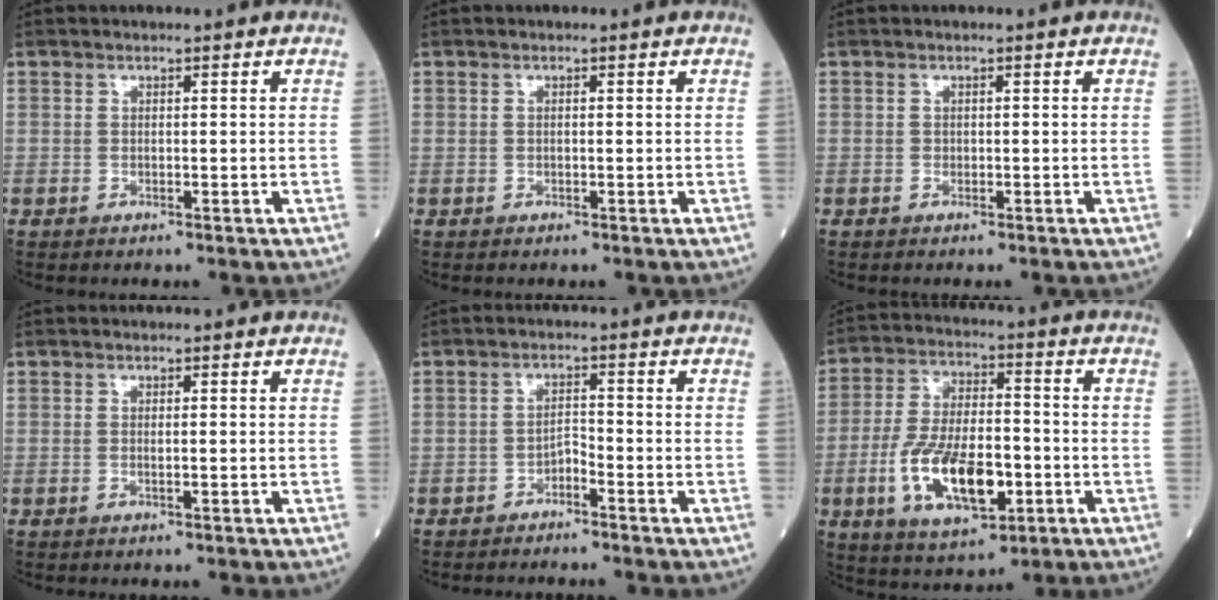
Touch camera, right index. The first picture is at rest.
{"total": 0.6, "force": [0.0, 0.4, 0.5], "torque": [-0.020, 0.005, 0.001]}
{"total": 0.7, "force": [-0.1, 0.6, 0.3], "torque": [-0.016, 0.008, -0.001]}
{"total": 1.0, "force": [-0.1, 0.4, 1.0], "torque": [-0.028, -0.001, 0.000]}
{"total": 2.9, "force": [-2.2, 1.2, 1.4], "torque": [-0.032, 0.004, -0.038]}
{"total": 15.1, "force": [-4.6, 6.1, 13.0], "torque": [-0.262, -0.003, -0.075]}